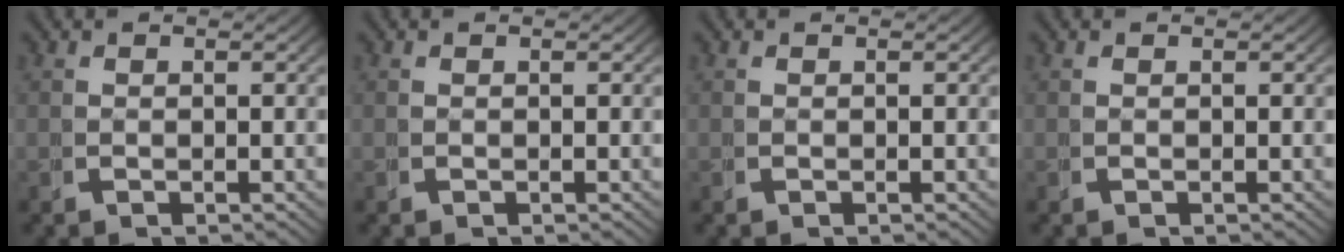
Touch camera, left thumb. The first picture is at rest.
{"total": 0.0}
{"total": 0.0}
{"total": 0.0}